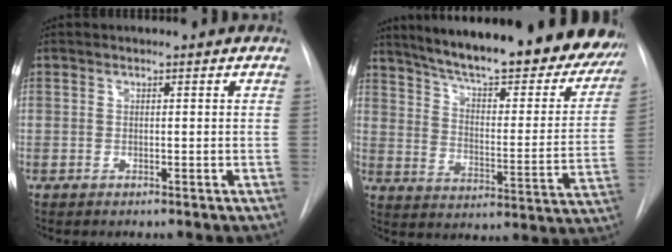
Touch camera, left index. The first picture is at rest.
{"total": 29.8, "force": [25.2, 6.3, 14.6], "torque": [-0.224, -0.071, 0.320]}